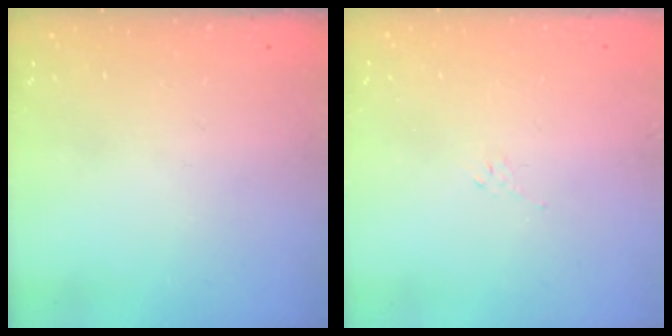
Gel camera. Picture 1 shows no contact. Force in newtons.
{"total": 4.3, "press": 4.2, "slide": 0.9}